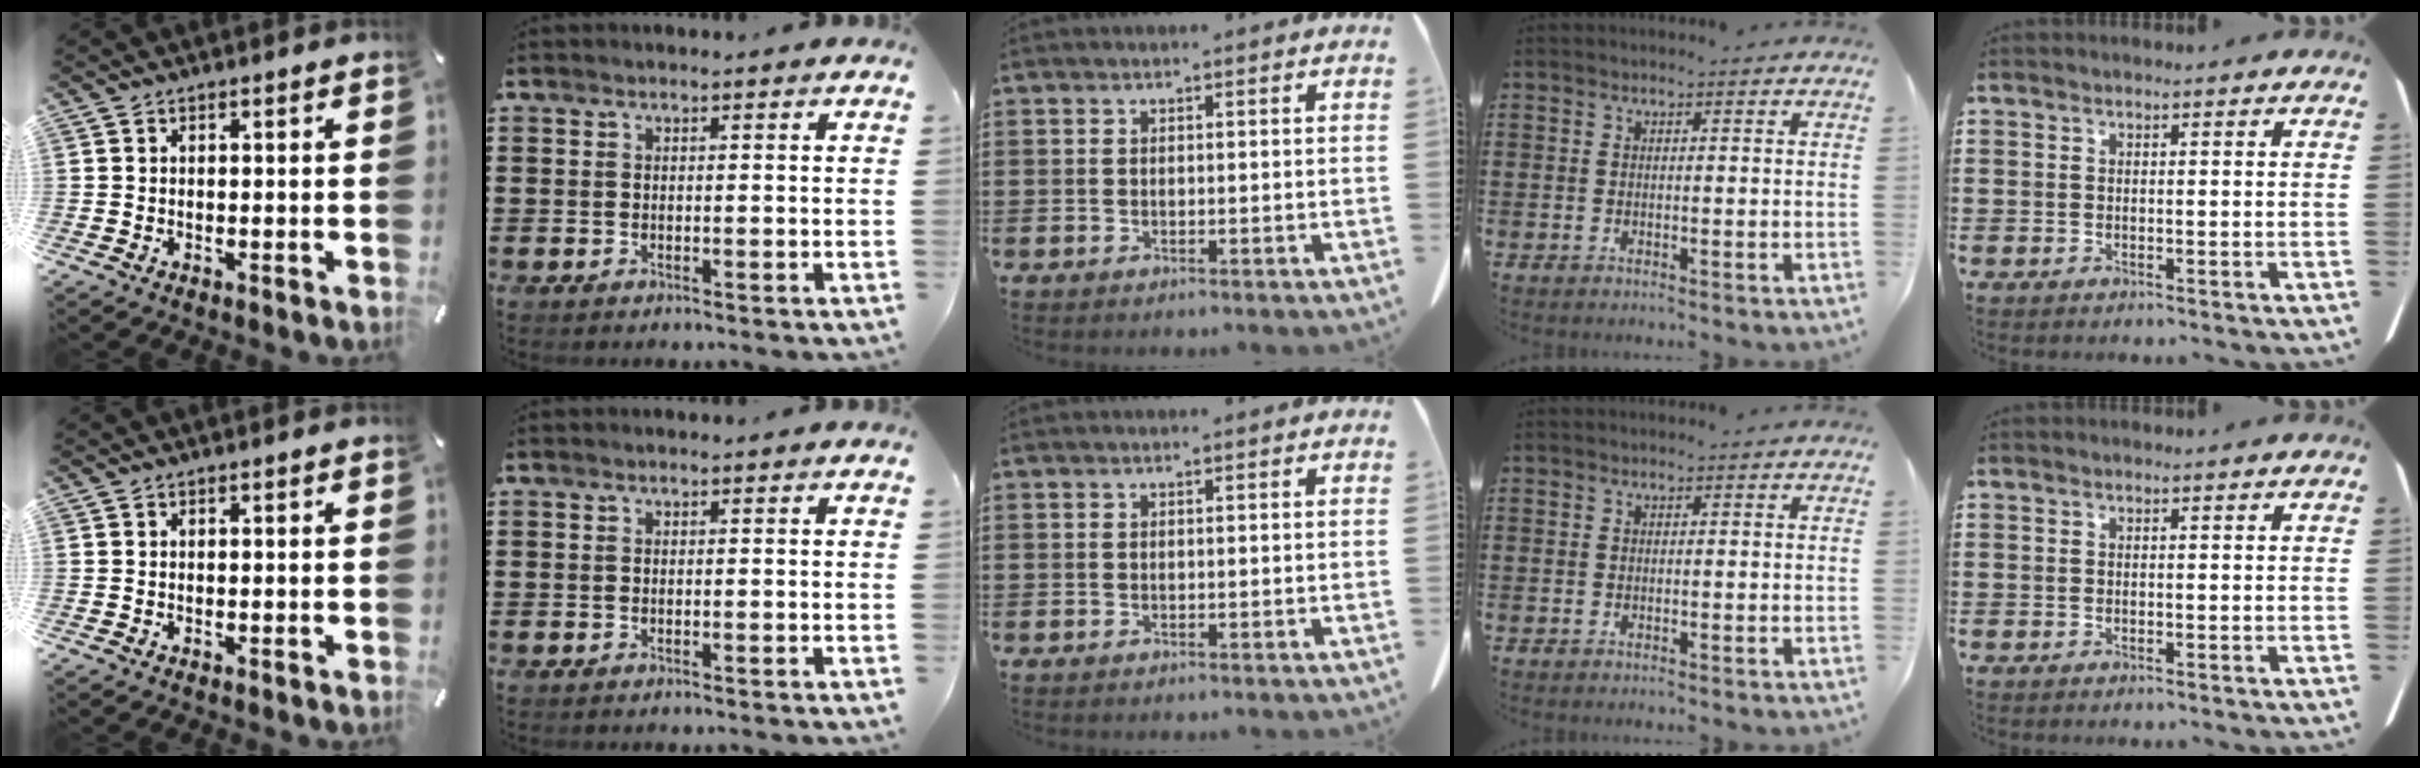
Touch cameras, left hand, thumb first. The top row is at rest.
{}